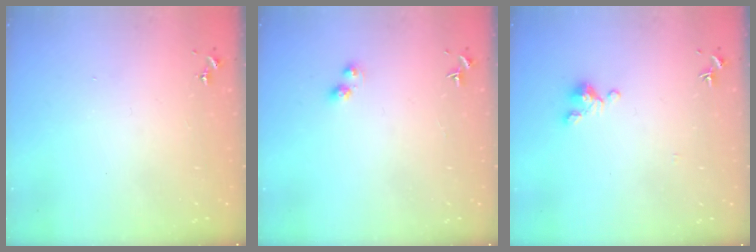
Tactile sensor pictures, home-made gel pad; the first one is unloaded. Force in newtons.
{"total": 3.6, "press": 3.5, "slide": 0.5}
{"total": 2.9, "press": 2.9, "slide": 0.4}